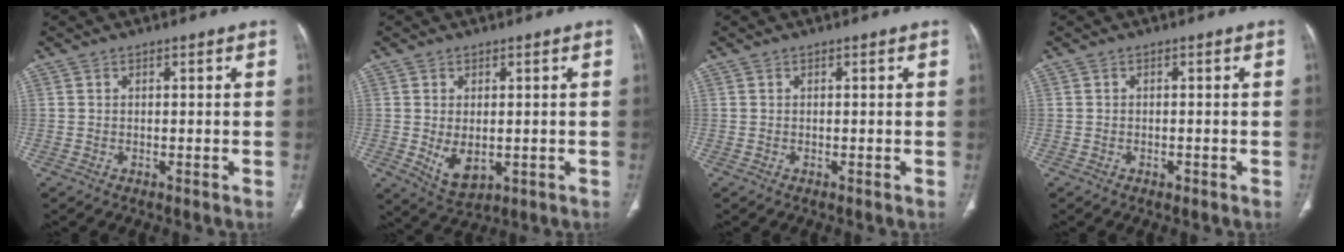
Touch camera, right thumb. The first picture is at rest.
{"total": 5.7, "force": [-0.7, 3.4, 4.6], "torque": [-0.077, -0.012, 0.005]}
{"total": 0.0}
{"total": 0.6, "force": [-0.4, 0.4, 0.2], "torque": [-0.003, 0.001, -0.007]}